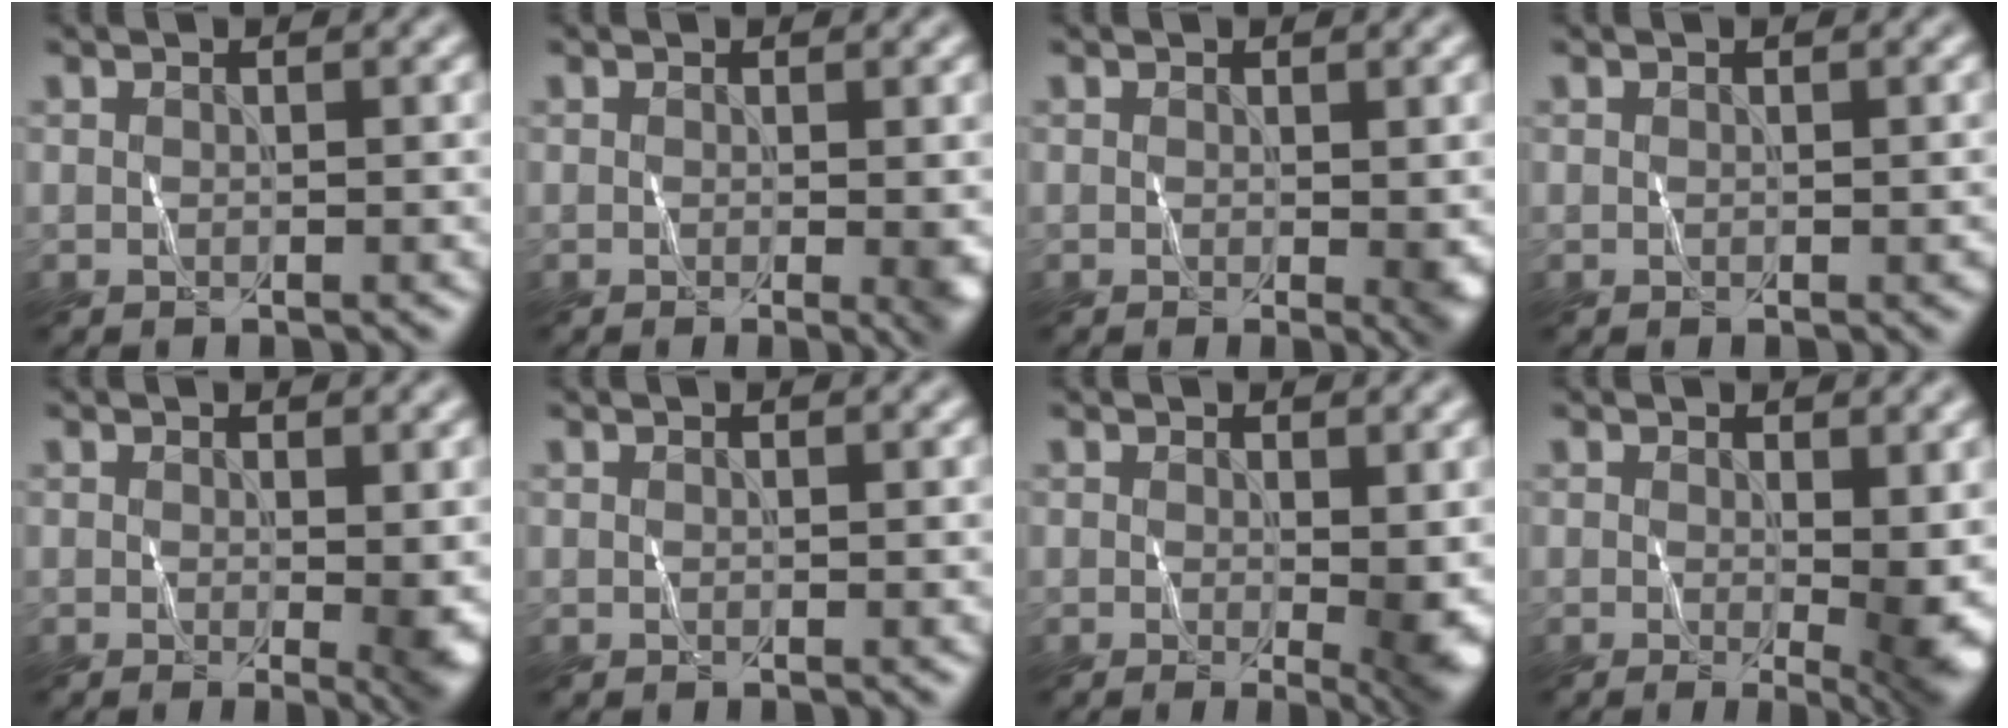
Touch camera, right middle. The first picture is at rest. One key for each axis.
{"total": 1.7, "fx": -0.1, "fy": 0.2, "fz": 1.7, "tx": -0.018, "ty": -0.003, "tz": 0.005}
{"total": 1.6, "fx": -0.1, "fy": 0.4, "fz": 1.6, "tx": -0.017, "ty": 0.000, "tz": 0.007}
{"total": 0.5, "fx": -0.3, "fy": 0.2, "fz": 0.4, "tx": -0.001, "ty": 0.003, "tz": 0.004}
{"total": 2.7, "fx": 0.0, "fy": 0.5, "fz": 2.6, "tx": -0.032, "ty": -0.004, "tz": 0.008}
{"total": 0.0}
{"total": 3.7, "fx": -0.1, "fy": 0.9, "fz": 3.6, "tx": -0.049, "ty": -0.007, "tz": 0.009}
{"total": 5.3, "fx": 0.1, "fy": 1.6, "fz": 5.0, "tx": -0.069, "ty": -0.011, "tz": 0.013}